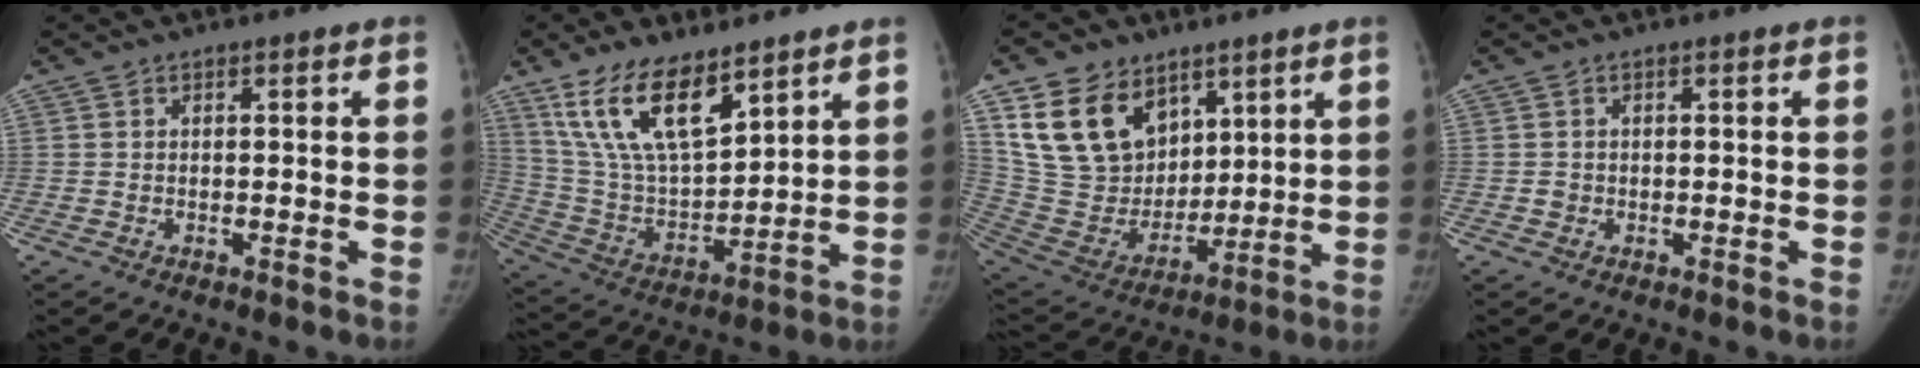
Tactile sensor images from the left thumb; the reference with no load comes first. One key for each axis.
{"total": 16.7, "fx": 10.7, "fy": 6.9, "fz": 10.8, "tx": -0.173, "ty": -0.052, "tz": 0.218}
{"total": 19.1, "fx": 10.1, "fy": 13.3, "fz": 9.2, "tx": -0.137, "ty": -0.039, "tz": 0.206}
{"total": 1.2, "fx": -0.2, "fy": 1.2, "fz": 0.2, "tx": 0.000, "ty": 0.003, "tz": -0.002}